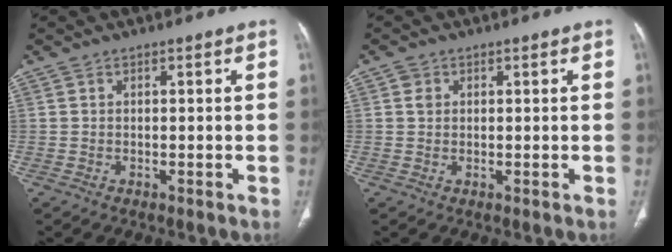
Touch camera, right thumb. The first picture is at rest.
{"total": 1.4, "force": [0.4, 1.2, 0.5], "torque": [-0.006, 0.000, 0.005]}